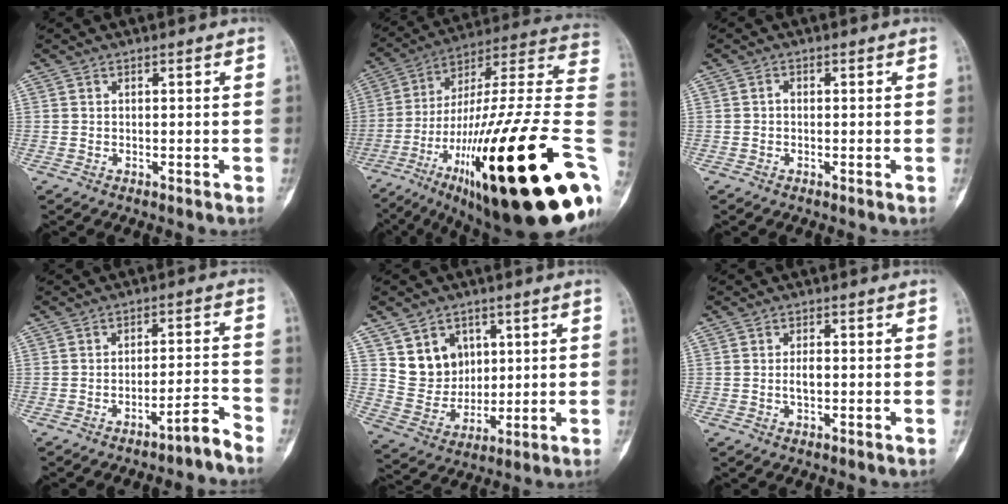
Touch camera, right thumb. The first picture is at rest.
{"total": 40.3, "force": [-12.1, 8.7, 37.4], "torque": [-0.514, 0.065, -0.191]}
{"total": 0.7, "force": [-0.2, 0.4, 0.6], "torque": [-0.009, 0.001, -0.008]}
{"total": 4.4, "force": [-3.8, -0.1, 2.2], "torque": [-0.034, 0.048, -0.058]}
{"total": 9.7, "force": [4.0, 8.0, 3.7], "torque": [-0.030, -0.026, 0.086]}
{"total": 2.1, "force": [-0.2, 0.8, 1.9], "torque": [-0.039, 0.002, -0.003]}